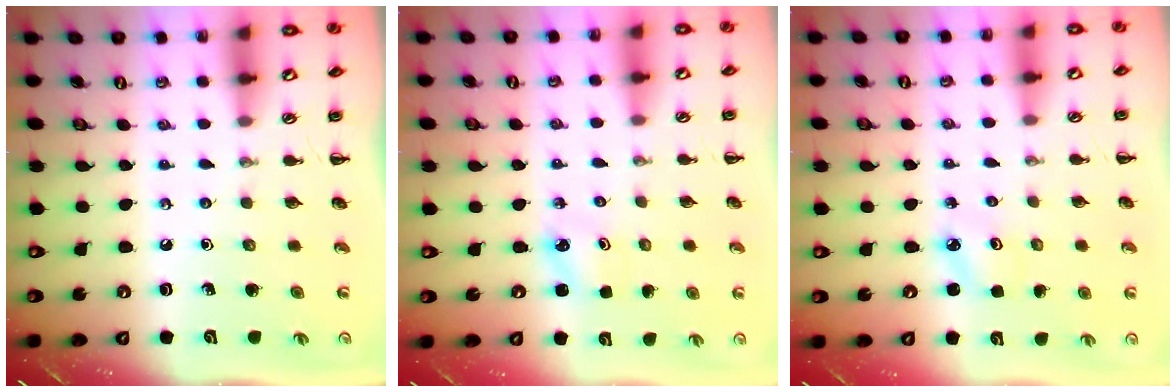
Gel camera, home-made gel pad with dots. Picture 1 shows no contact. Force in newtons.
{"total": 2.0, "press": 2.0, "slide": 0.6}
{"total": 2.5, "press": 2.4, "slide": 0.5}